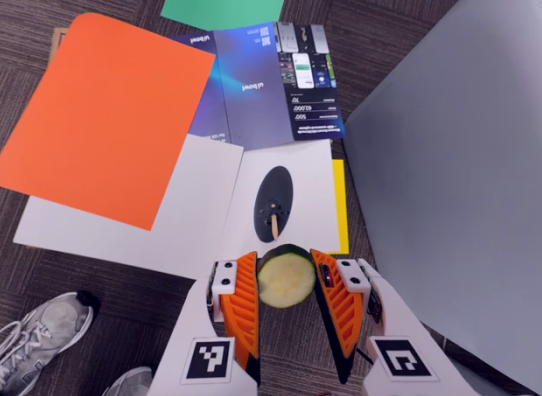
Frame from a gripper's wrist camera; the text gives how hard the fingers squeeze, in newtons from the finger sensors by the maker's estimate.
{"total": 10.6, "left": 11.5, "right": 9.6}